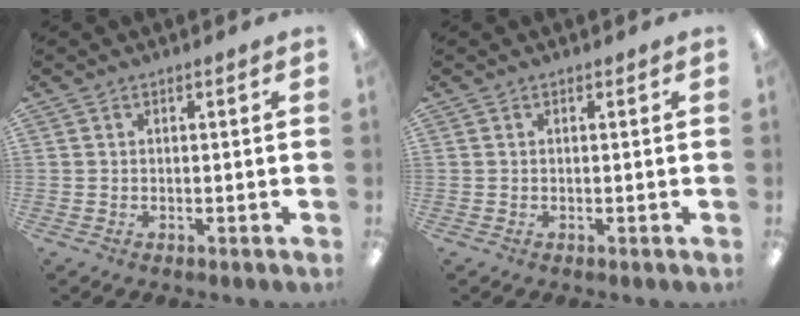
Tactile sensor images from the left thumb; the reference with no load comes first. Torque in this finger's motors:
{"motor_torque": [-0.06, 0.06, -0.07, 0.07, 0.00]}